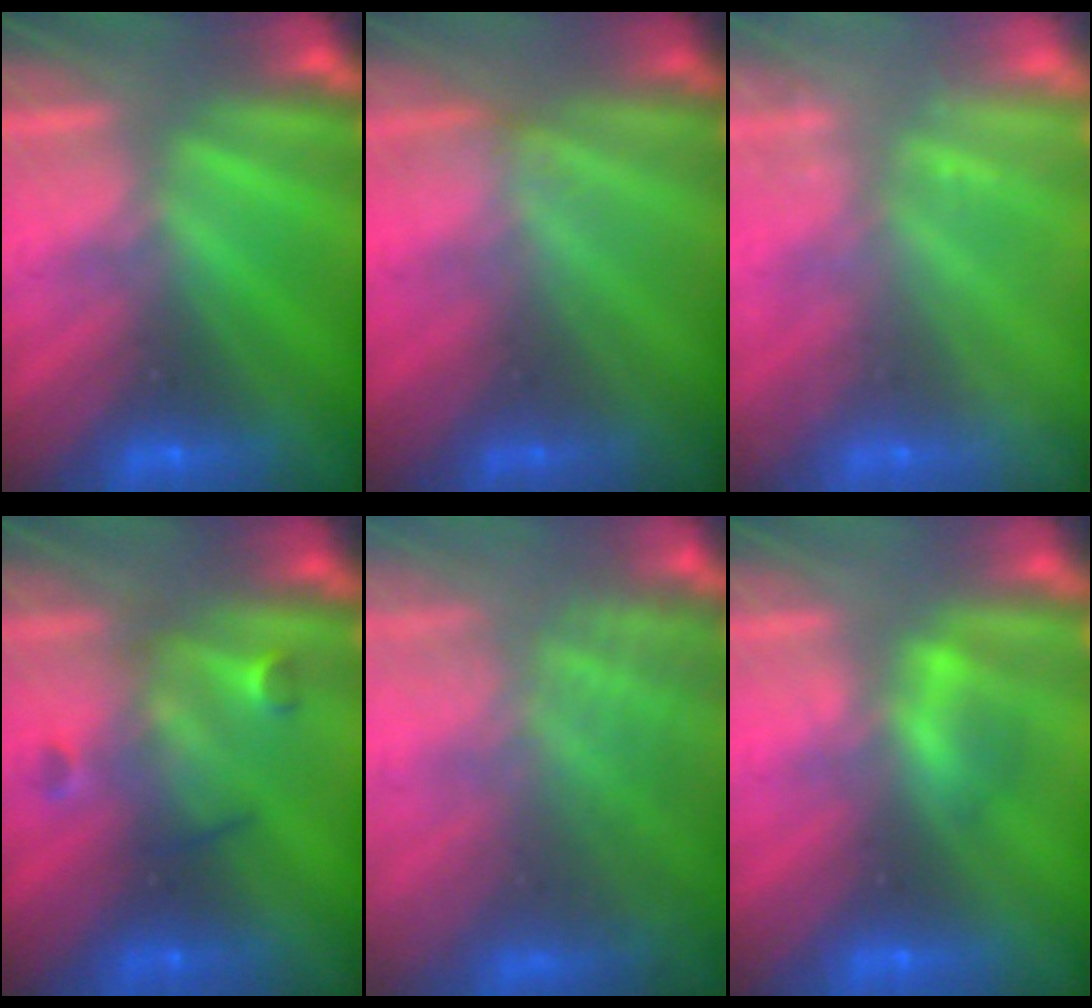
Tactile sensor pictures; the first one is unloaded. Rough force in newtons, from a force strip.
{"total": 1.7}
{"total": 2.3}
{"total": 3.2}
{"total": 7.7}
{"total": 2.2}